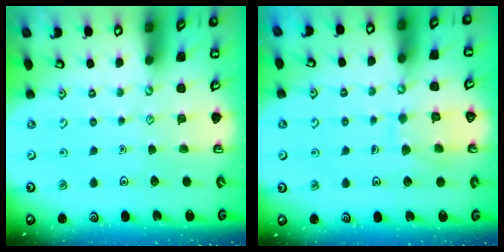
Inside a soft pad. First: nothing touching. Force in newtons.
{"total": 7.8, "press": 7.8, "slide": 0.4}